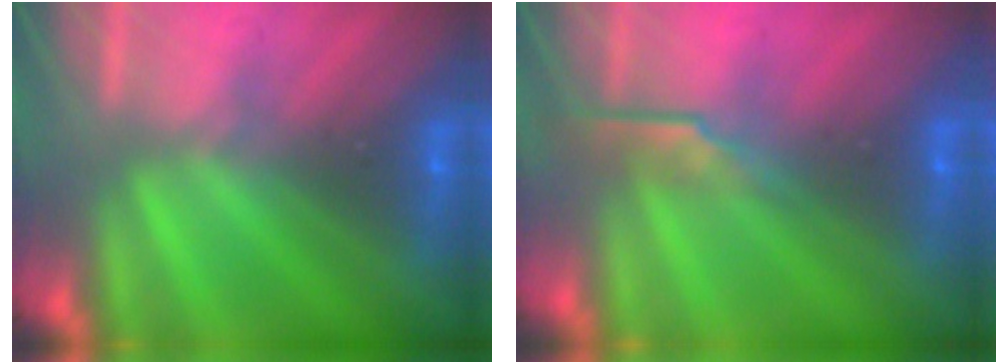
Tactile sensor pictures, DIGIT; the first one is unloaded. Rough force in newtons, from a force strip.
{"total": 2.7}